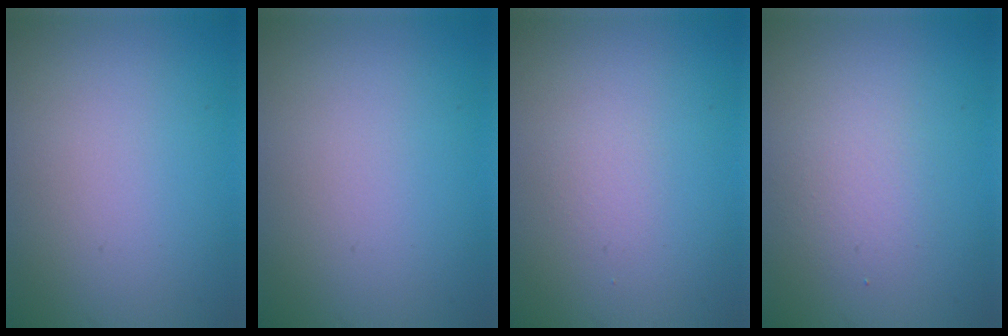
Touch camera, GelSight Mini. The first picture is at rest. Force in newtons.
{"total": 0.0}
{"total": 0.7, "press": 0.7, "slide": 0.0}
{"total": 1.9, "press": 1.9, "slide": 0.2}